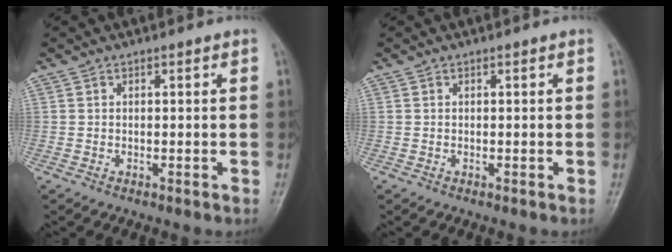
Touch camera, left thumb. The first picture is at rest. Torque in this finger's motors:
{"motor_torque": [0.01, 0.00, -0.05, -0.03, 0.00]}